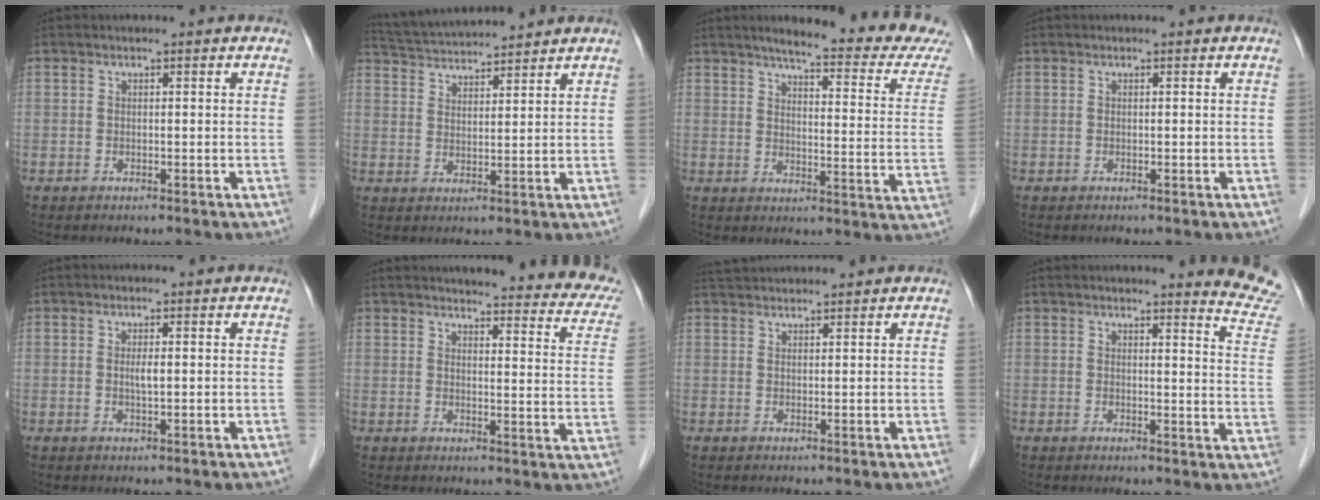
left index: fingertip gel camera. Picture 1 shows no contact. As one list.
[{"total": 9.3, "force": [9.0, -0.1, 2.3], "torque": [-0.053, 0.029, 0.152]}, {"total": 19.2, "force": [17.3, 0.8, 8.2], "torque": [-0.099, -0.062, 0.196]}, {"total": 0.0}, {"total": 1.4, "force": [0.1, 0.2, 1.4], "torque": [-0.028, 0.000, 0.002]}, {"total": 19.9, "force": [18.2, 3.3, 7.5], "torque": [-0.068, -0.054, 0.185]}, {"total": 4.3, "force": [4.2, 0.2, 0.8], "torque": [-0.016, 0.039, 0.074]}, {"total": 8.8, "force": [8.8, -0.8, 0.7], "torque": [-0.001, -0.090, 0.072]}]